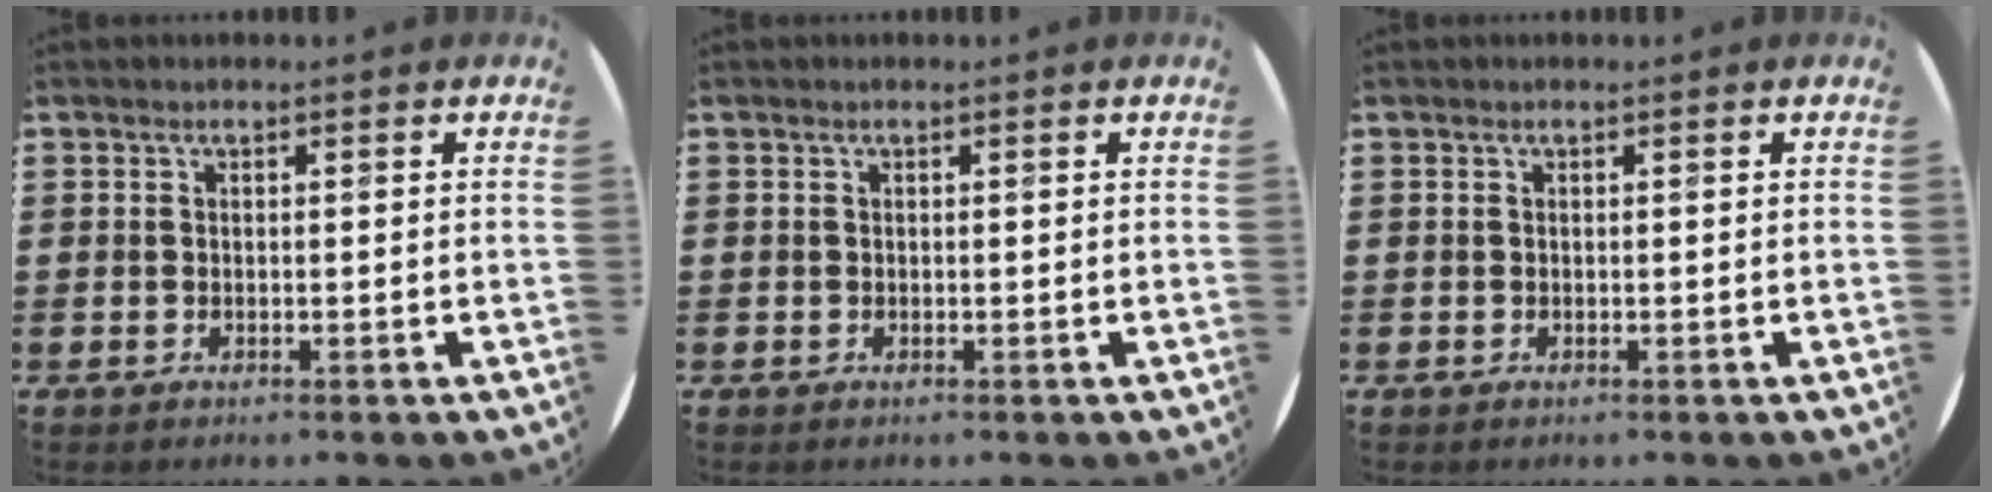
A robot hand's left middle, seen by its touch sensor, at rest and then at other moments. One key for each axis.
{"total": 0.0}
{"total": 0.0}